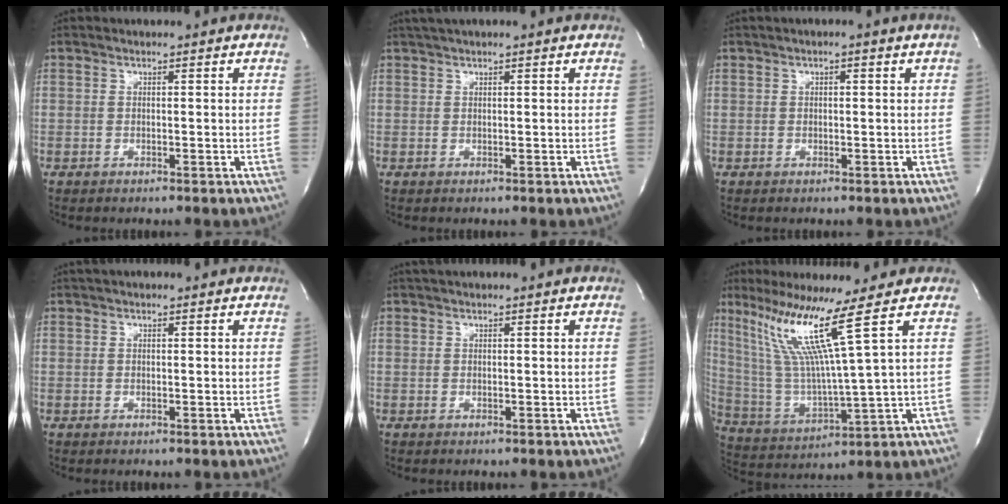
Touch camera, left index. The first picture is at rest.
{"total": 3.1, "force": [2.7, 0.1, 1.7], "torque": [-0.026, 0.027, 0.046]}
{"total": 1.0, "force": [0.1, 0.1, 1.0], "torque": [-0.021, -0.003, 0.000]}
{"total": 2.7, "force": [2.4, 0.6, 1.1], "torque": [-0.018, 0.029, 0.033]}
{"total": 2.3, "force": [2.1, 0.1, 0.9], "torque": [-0.011, 0.026, 0.036]}
{"total": 13.1, "force": [7.4, -3.1, 10.3], "torque": [-0.200, -0.014, 0.143]}